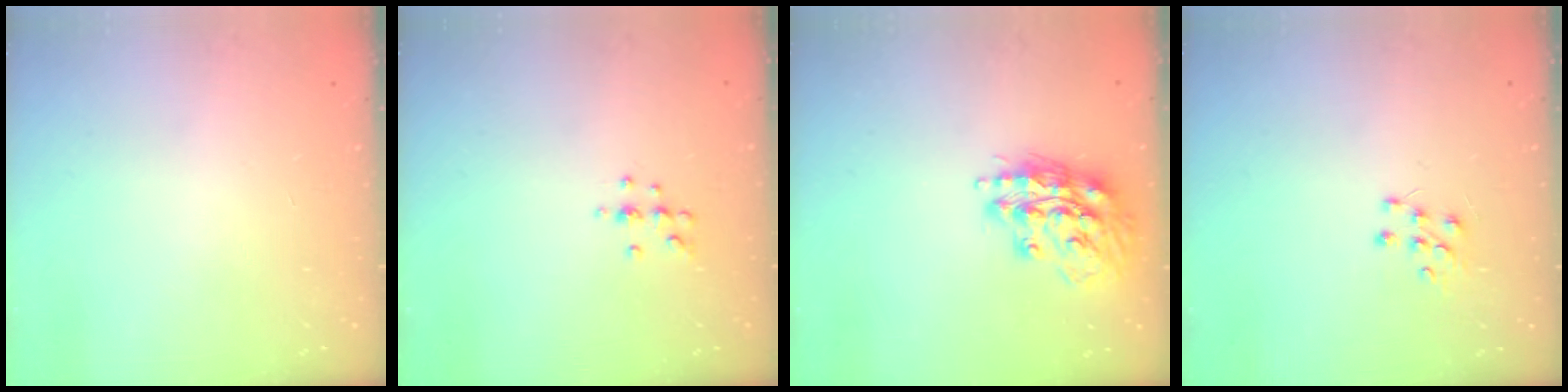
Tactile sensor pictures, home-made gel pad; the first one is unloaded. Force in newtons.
{"total": 5.5, "press": 5.2, "slide": 1.6}
{"total": 15.3, "press": 15.2, "slide": 1.9}
{"total": 6.3, "press": 6.3, "slide": 0.5}